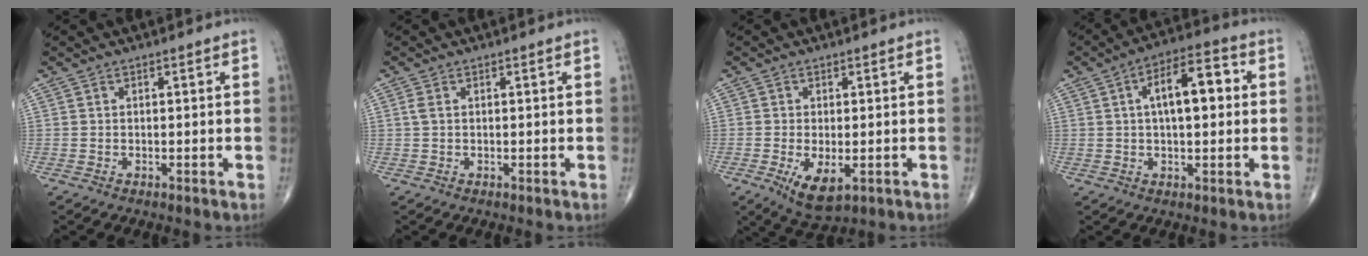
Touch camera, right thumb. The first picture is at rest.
{"total": 1.1, "force": [0.3, 0.6, 0.9], "torque": [-0.028, 0.007, 0.008]}
{"total": 6.4, "force": [-1.9, 2.9, 5.4], "torque": [-0.095, -0.015, -0.023]}
{"total": 11.2, "force": [1.8, 5.0, 9.9], "torque": [-0.146, 0.023, 0.021]}